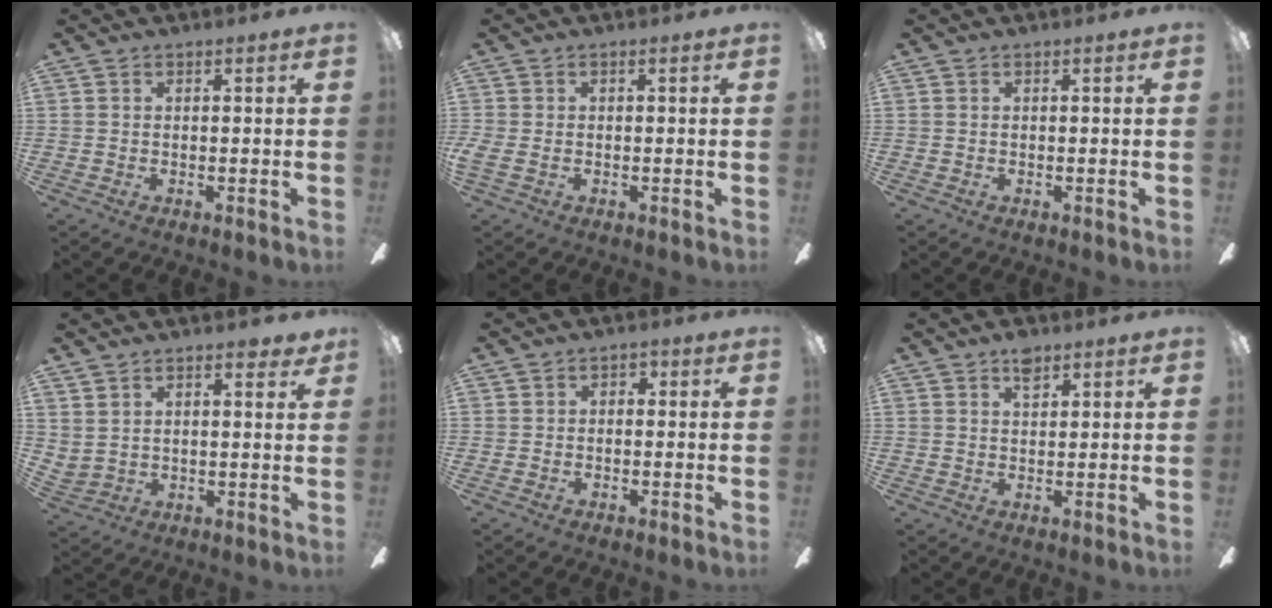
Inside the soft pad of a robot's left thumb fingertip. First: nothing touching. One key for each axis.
{"total": 2.0, "fx": -0.5, "fy": 0.8, "fz": 1.7, "tx": -0.038, "ty": 0.003, "tz": -0.010}
{"total": 0.0}
{"total": 4.9, "fx": 4.0, "fy": 2.5, "fz": 1.2, "tx": -0.019, "ty": -0.015, "tz": 0.075}
{"total": 1.5, "fx": -0.8, "fy": 1.2, "fz": 0.3, "tx": -0.004, "ty": 0.006, "tz": -0.017}
{"total": 3.3, "fx": 2.4, "fy": 1.5, "fz": 1.8, "tx": -0.023, "ty": -0.005, "tz": 0.040}